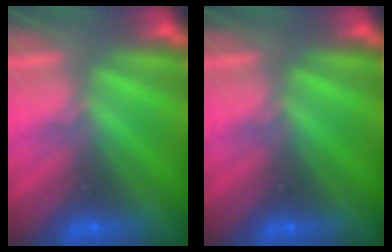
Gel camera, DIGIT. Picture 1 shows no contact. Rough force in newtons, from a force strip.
{"total": 0.0}